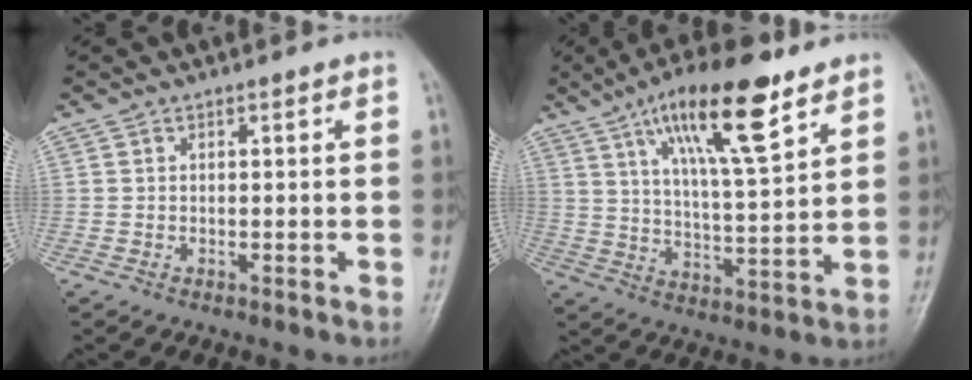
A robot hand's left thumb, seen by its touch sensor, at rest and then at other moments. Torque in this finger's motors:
{"motor_torque": [0.65, 0.58, 1.64, -1.13, 0.17]}